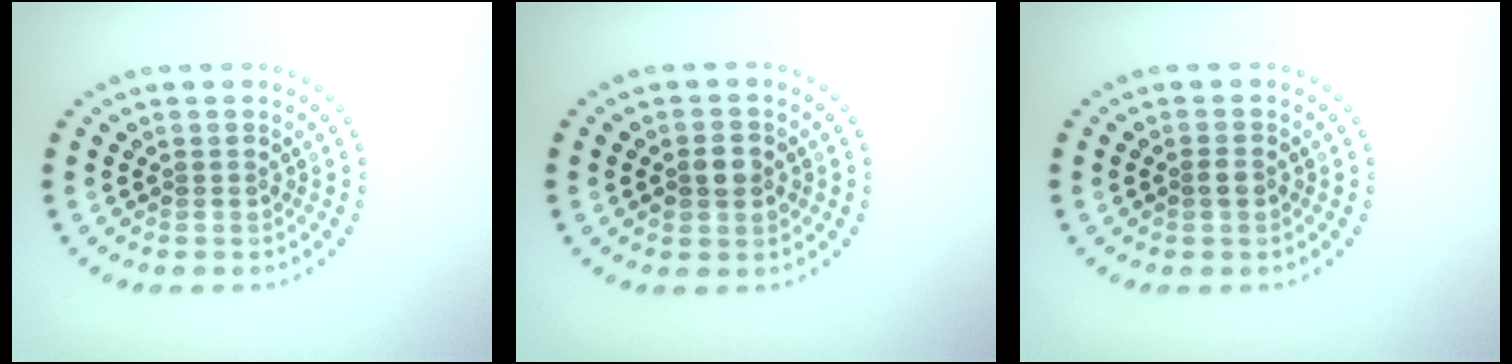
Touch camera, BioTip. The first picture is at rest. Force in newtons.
{"total": 2.3, "press": 2.3, "slide": 0.3}
{"total": 1.1, "press": 1.0, "slide": 0.4}